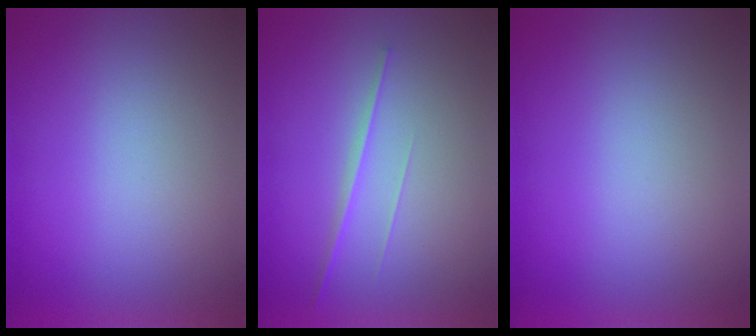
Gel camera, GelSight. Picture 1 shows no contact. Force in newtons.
{"total": 1.4}
{"total": 1.0}